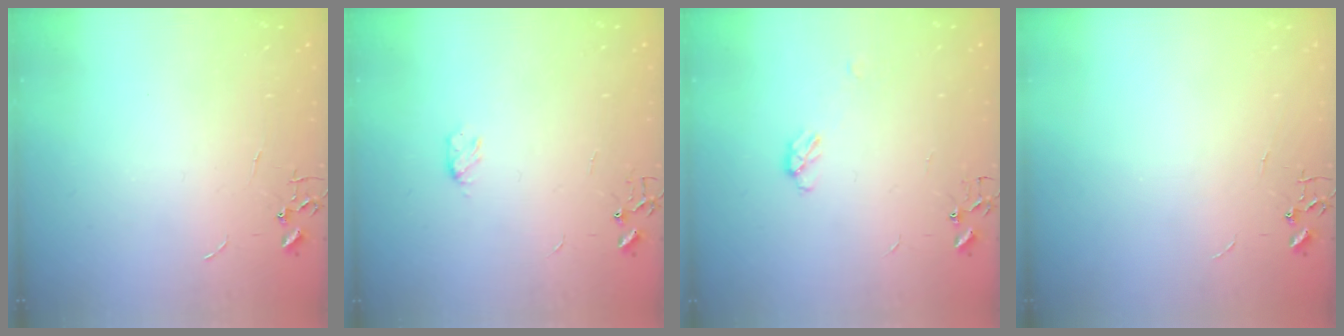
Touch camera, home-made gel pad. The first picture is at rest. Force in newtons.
{"total": 3.9, "press": 3.8, "slide": 0.6}
{"total": 4.0, "press": 4.0, "slide": 0.4}
{"total": 0.0}